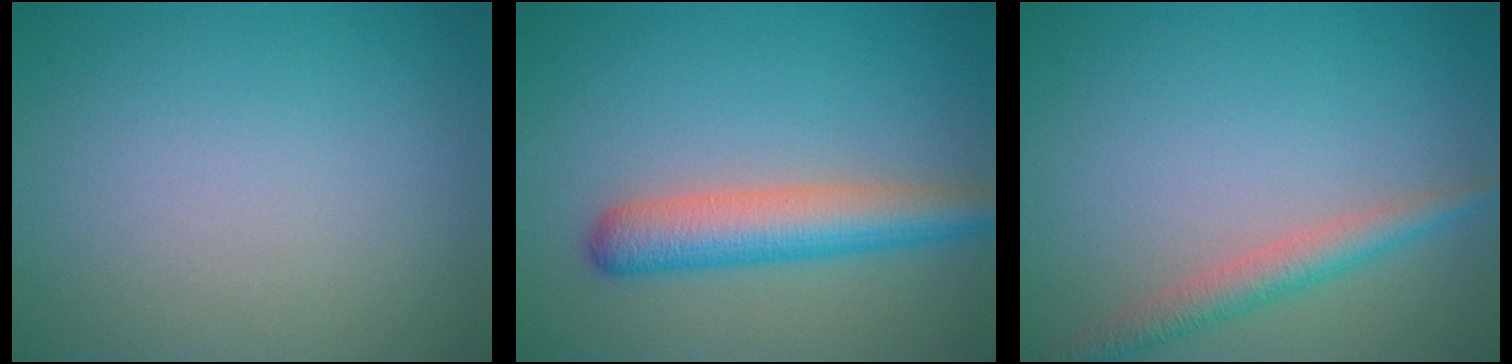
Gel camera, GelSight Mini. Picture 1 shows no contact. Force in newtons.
{"total": 5.1, "press": 5.1, "slide": 0.2}
{"total": 2.9, "press": 2.9, "slide": 0.2}